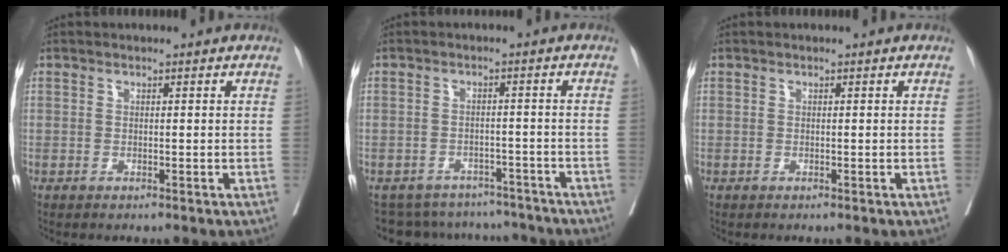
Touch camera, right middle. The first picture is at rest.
{"total": 10.9, "force": [-10.1, 4.0, 0.8], "torque": [-0.011, 0.019, -0.123]}
{"total": 0.0}